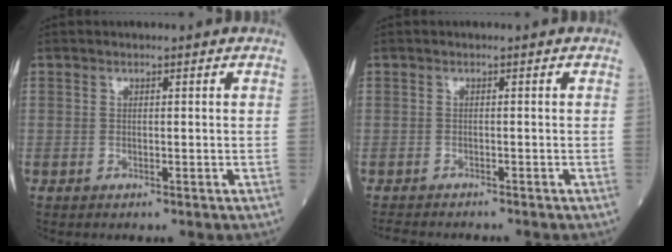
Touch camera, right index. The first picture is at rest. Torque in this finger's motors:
{"motor_torque": [-2.14, 0.00, -1.05, -0.21]}